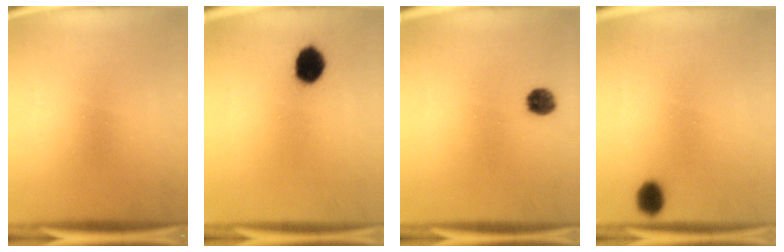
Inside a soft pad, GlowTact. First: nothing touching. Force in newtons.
{"total": 7.0}
{"total": 4.0}
{"total": 2.3}